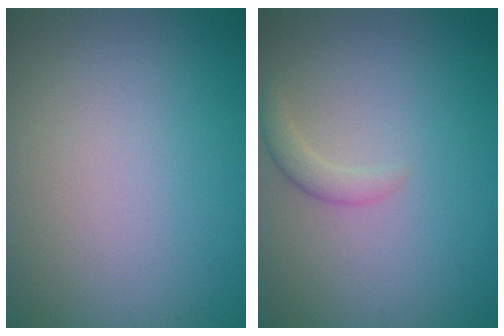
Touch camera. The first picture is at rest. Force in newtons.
{"total": 1.4, "press": 1.4, "slide": 0.1}